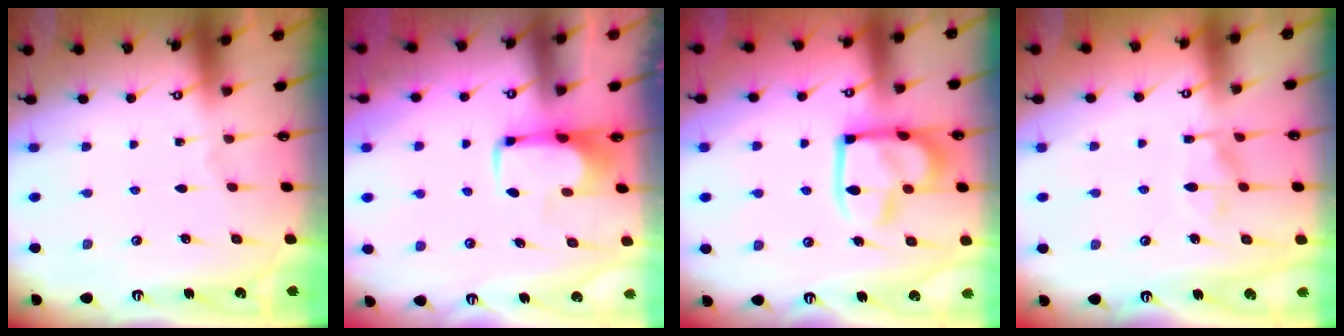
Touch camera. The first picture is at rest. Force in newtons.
{"total": 2.0, "press": 2.0, "slide": 0.4}
{"total": 15.2, "press": 15.1, "slide": 1.6}
{"total": 8.3, "press": 8.3, "slide": 0.8}